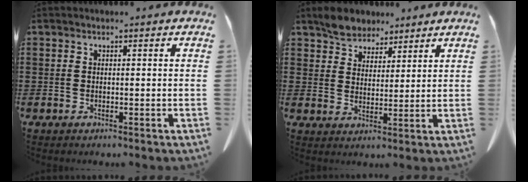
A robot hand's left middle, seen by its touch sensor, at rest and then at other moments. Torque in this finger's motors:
{"motor_torque": [1.03, 0.44, 0.10, 0.03]}